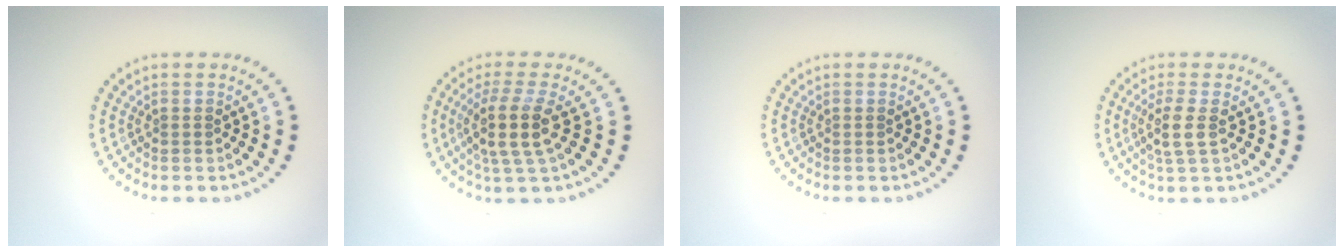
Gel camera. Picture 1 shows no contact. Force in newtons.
{"total": 3.9, "press": 3.1, "slide": 2.4}
{"total": 0.0}
{"total": 2.3, "press": 2.0, "slide": 1.1}